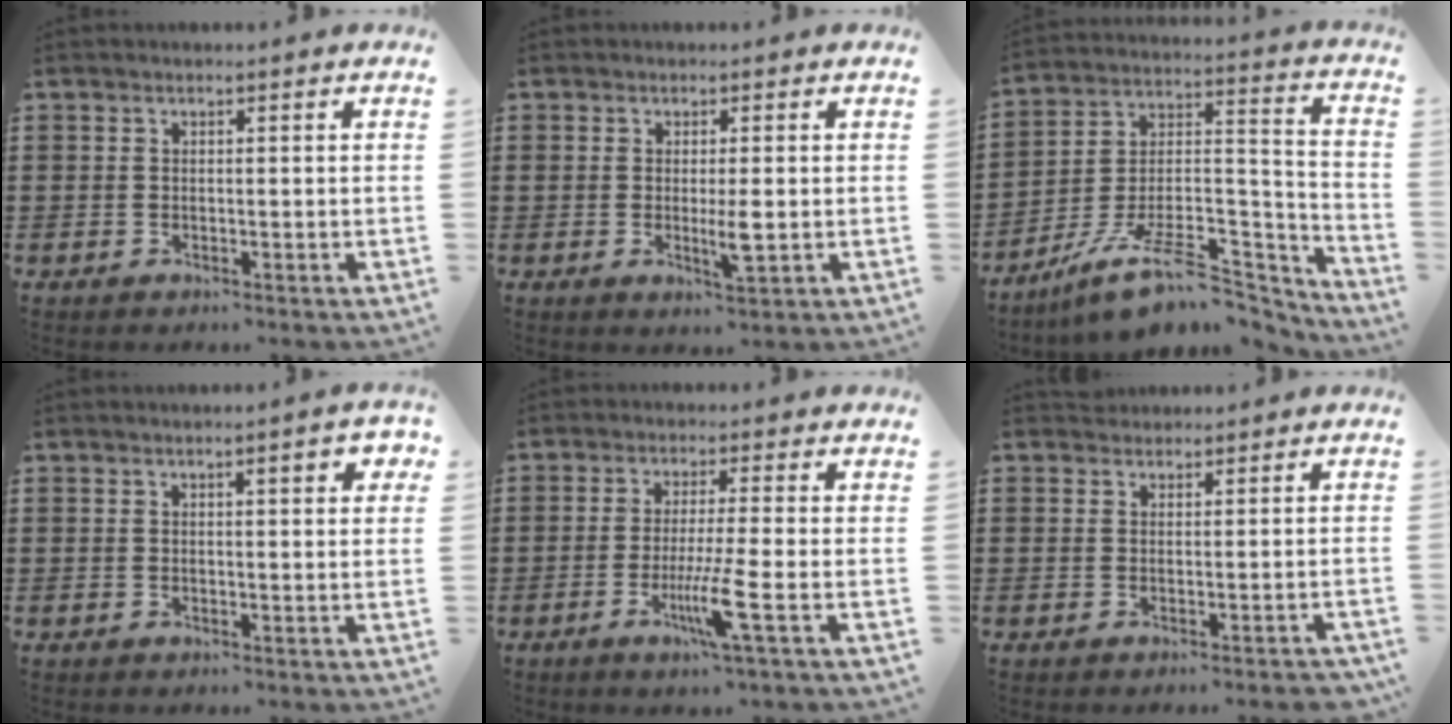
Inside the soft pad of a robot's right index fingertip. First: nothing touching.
{"total": 3.7, "force": [-0.5, 0.6, 3.6], "torque": [-0.069, -0.004, -0.012]}
{"total": 12.0, "force": [-8.5, 4.8, 7.0], "torque": [-0.119, 0.027, -0.153]}
{"total": 2.6, "force": [0.9, 0.5, 2.4], "torque": [-0.039, 0.002, 0.012]}
{"total": 7.1, "force": [-2.5, -0.2, 6.6], "torque": [-0.130, -0.025, -0.047]}
{"total": 0.0}